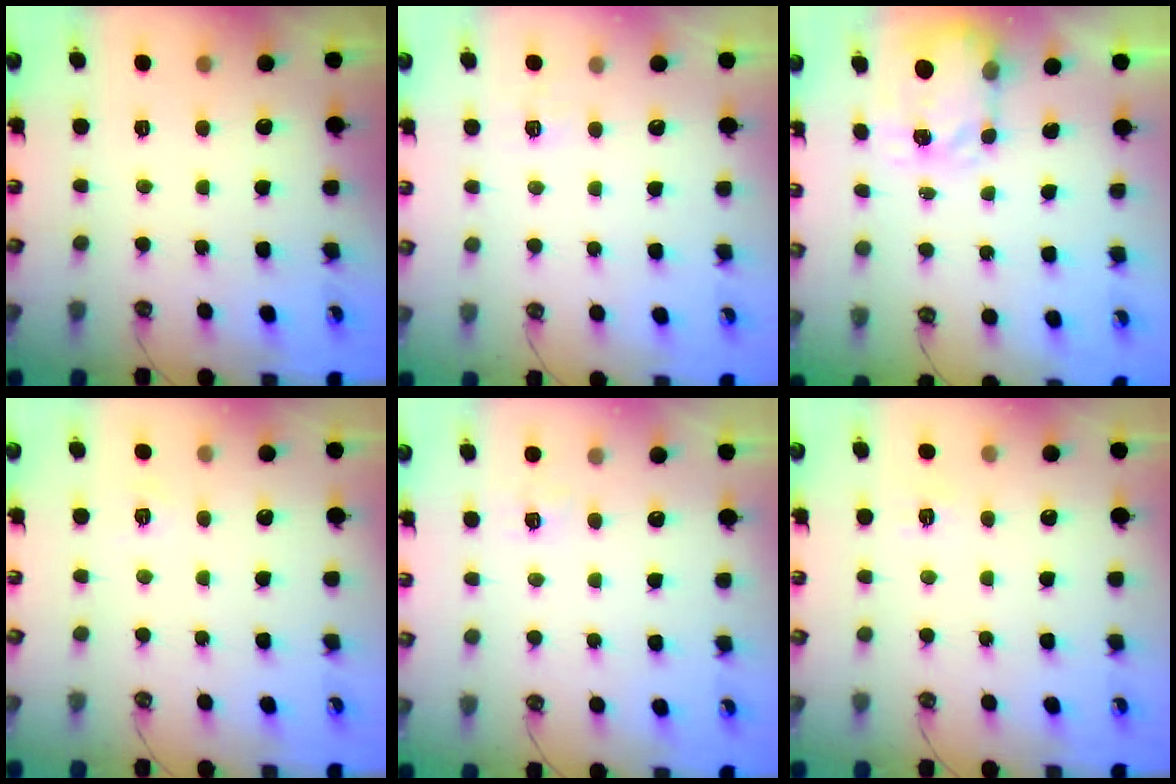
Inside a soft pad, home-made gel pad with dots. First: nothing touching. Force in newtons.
{"total": 2.8, "press": 2.8, "slide": 0.4}
{"total": 3.6, "press": 3.6, "slide": 0.5}
{"total": 3.8, "press": 3.8, "slide": 0.5}
{"total": 5.2, "press": 5.1, "slide": 0.5}
{"total": 5.3, "press": 5.3, "slide": 0.6}